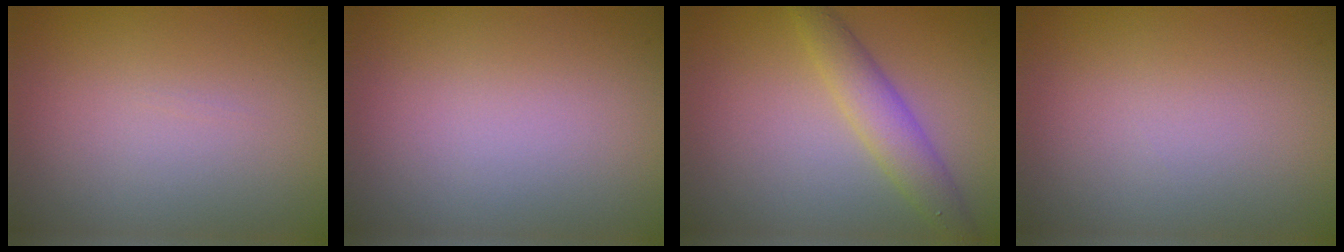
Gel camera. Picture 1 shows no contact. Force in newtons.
{"total": 0.0}
{"total": 3.0, "press": 3.0, "slide": 0.1}
{"total": 0.0}